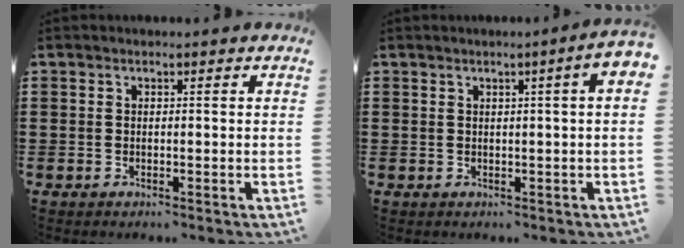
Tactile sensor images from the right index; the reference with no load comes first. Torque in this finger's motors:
{"motor_torque": [1.23, 0.01, 0.22, 0.08]}